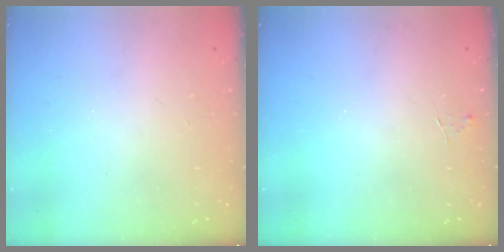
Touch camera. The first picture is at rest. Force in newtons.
{"total": 3.3, "press": 3.3, "slide": 0.4}